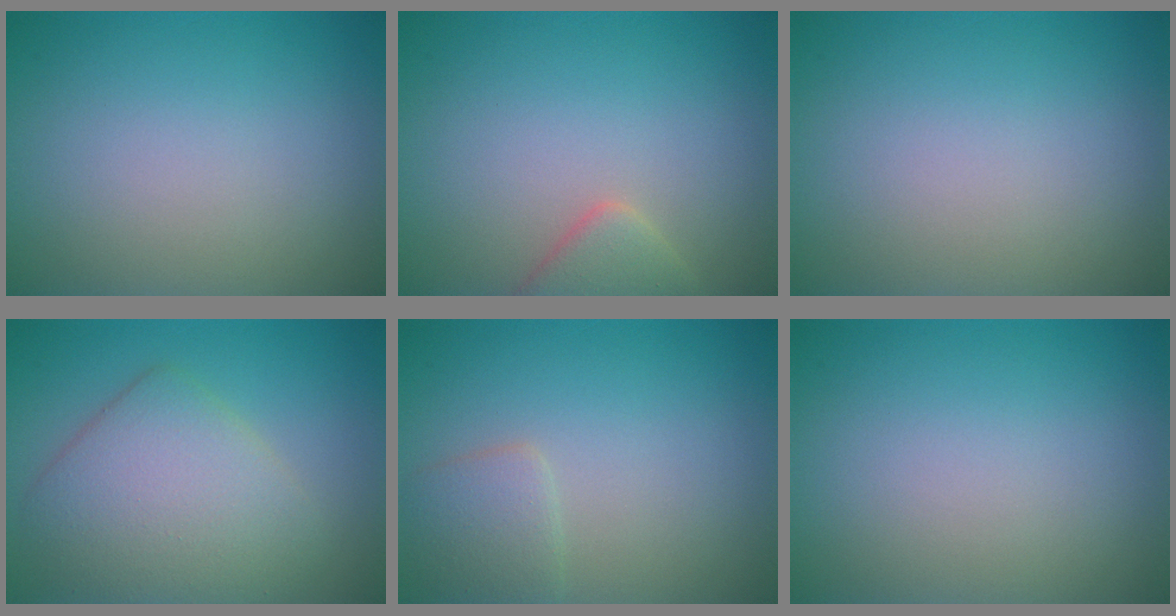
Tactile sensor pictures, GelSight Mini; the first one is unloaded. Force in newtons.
{"total": 2.5, "press": 2.5, "slide": 0.2}
{"total": 0.0}
{"total": 6.1, "press": 6.1, "slide": 0.4}
{"total": 1.9, "press": 1.9, "slide": 0.1}
{"total": 0.0}